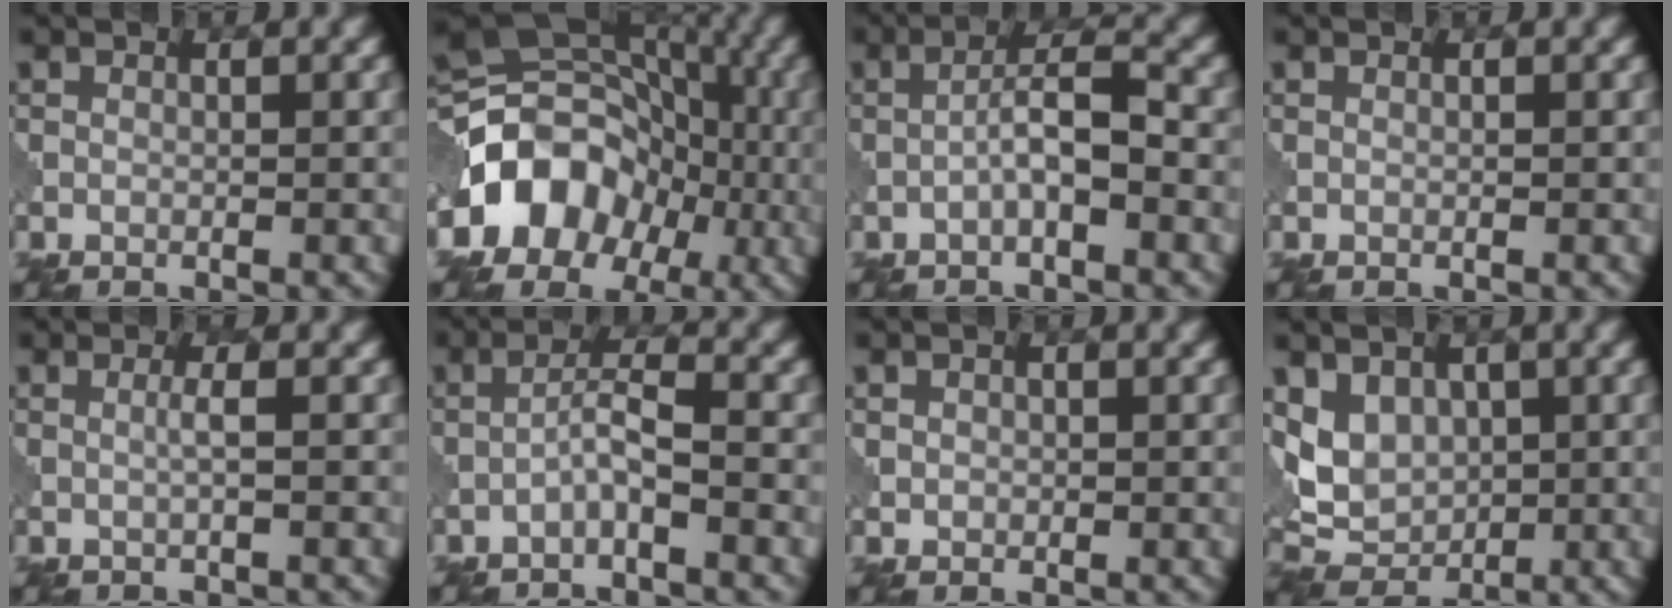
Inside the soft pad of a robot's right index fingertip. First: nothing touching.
{"total": 12.3, "force": [-3.8, 9.9, 6.2], "torque": [-0.103, 0.007, -0.086]}
{"total": 3.6, "force": [-1.1, 0.7, 3.4], "torque": [-0.060, 0.013, -0.026]}
{"total": 0.0}
{"total": 1.2, "force": [0.0, 0.1, 1.2], "torque": [-0.021, 0.004, -0.003]}
{"total": 2.4, "force": [-1.1, 0.2, 2.1], "torque": [-0.040, 0.013, -0.027]}
{"total": 0.8, "force": [0.1, 0.8, 0.2], "torque": [-0.001, -0.002, 0.005]}
{"total": 5.8, "force": [1.5, 4.5, 3.3], "torque": [-0.057, -0.011, 0.028]}